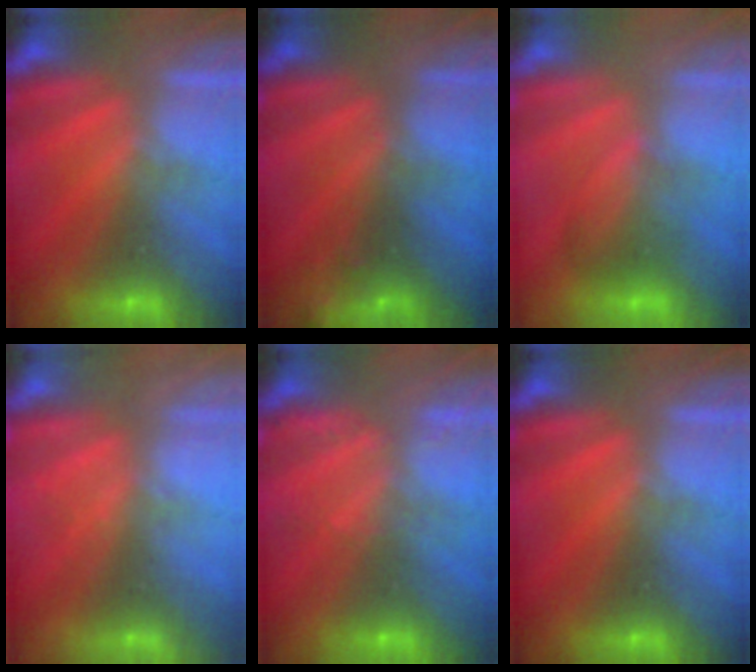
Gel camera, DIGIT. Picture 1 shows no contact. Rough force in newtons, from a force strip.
{"total": 9.1}
{"total": 2.0}
{"total": 2.3}
{"total": 2.1}
{"total": 0.0}